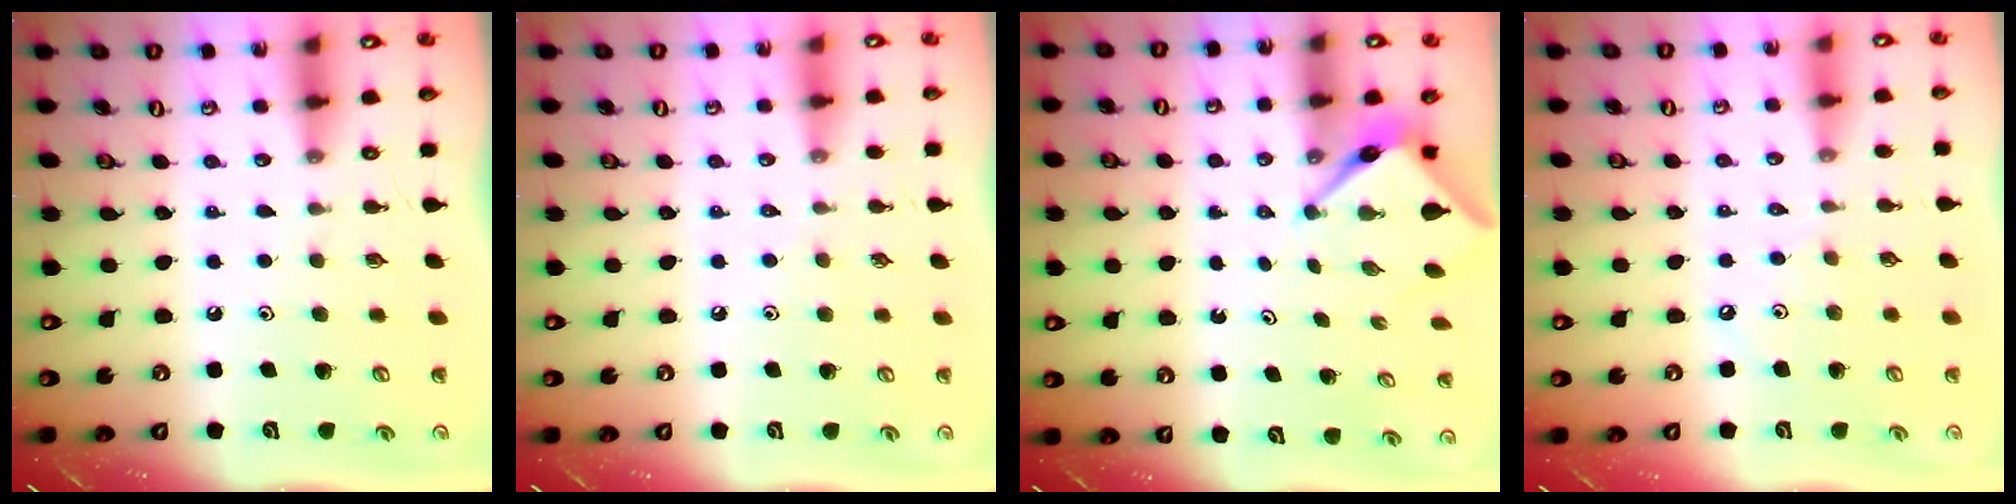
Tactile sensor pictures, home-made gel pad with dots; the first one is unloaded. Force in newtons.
{"total": 2.1, "press": 2.1, "slide": 0.4}
{"total": 4.0, "press": 3.9, "slide": 0.2}
{"total": 3.4, "press": 3.3, "slide": 0.6}